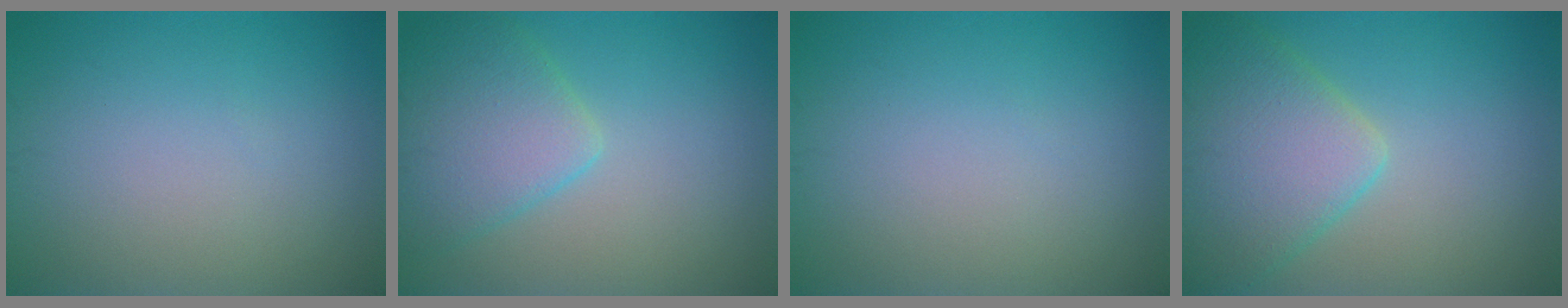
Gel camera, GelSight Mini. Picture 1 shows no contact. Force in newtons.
{"total": 5.0, "press": 5.0, "slide": 0.3}
{"total": 0.0}
{"total": 6.7, "press": 6.7, "slide": 0.3}